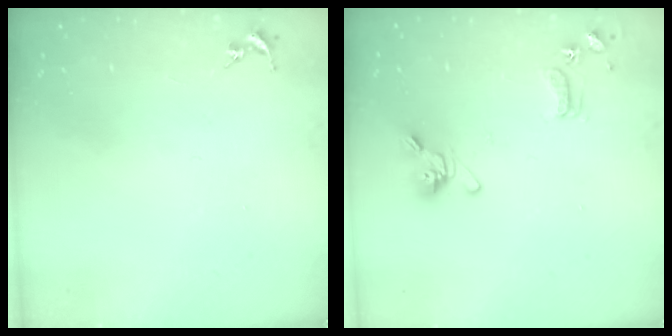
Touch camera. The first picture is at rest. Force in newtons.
{"total": 13.7, "press": 13.6, "slide": 2.1}